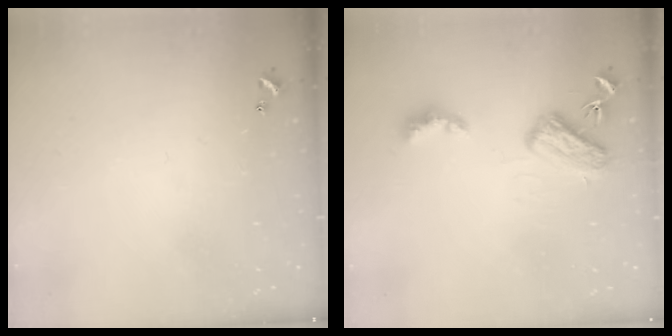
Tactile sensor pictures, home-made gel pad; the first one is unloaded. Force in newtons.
{"total": 6.0, "press": 6.0, "slide": 0.1}